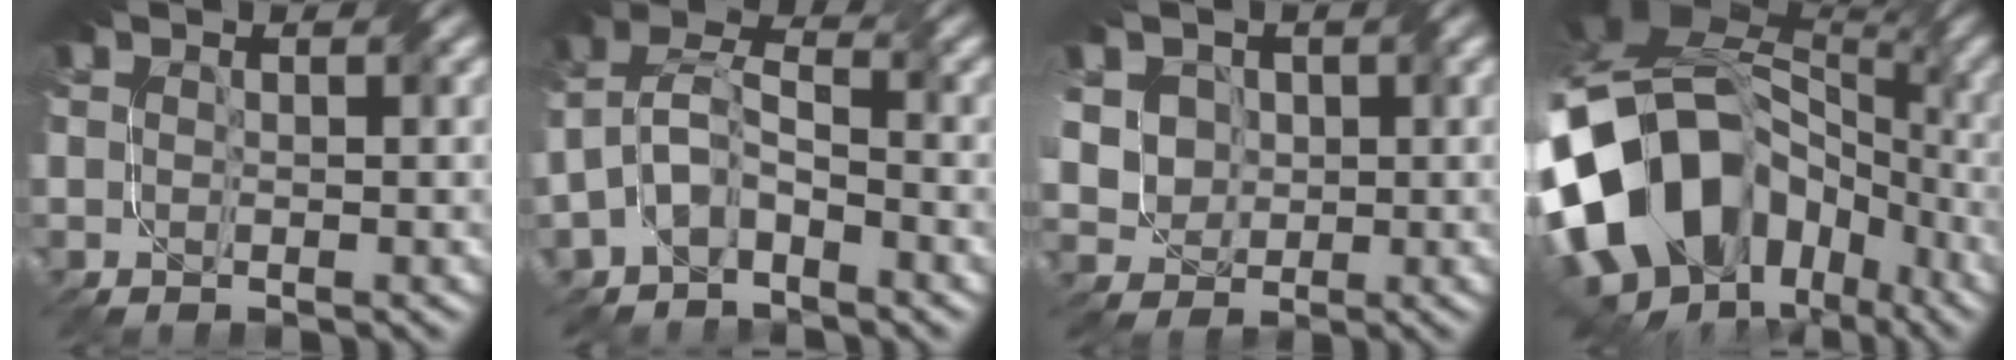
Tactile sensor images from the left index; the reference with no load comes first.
{"total": 5.2, "force": [-2.3, 3.2, 3.3], "torque": [-0.069, 0.004, -0.052]}
{"total": 6.8, "force": [2.2, 5.8, 2.7], "torque": [-0.063, 0.010, 0.038]}
{"total": 19.1, "force": [-5.6, 14.1, 11.7], "torque": [-0.225, 0.009, -0.089]}